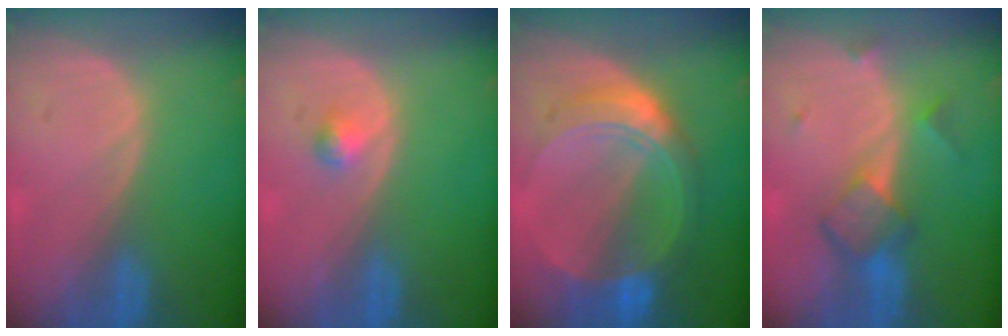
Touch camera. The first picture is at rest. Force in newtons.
{"total": 1.5, "press": 1.5, "slide": 0.3}
{"total": 8.7, "press": 8.7, "slide": 0.6}
{"total": 6.0, "press": 5.3, "slide": 2.8}